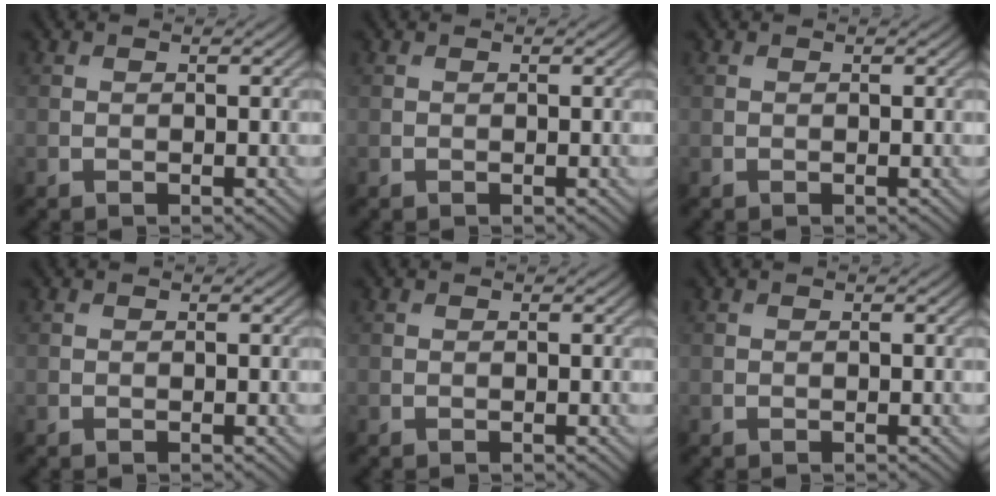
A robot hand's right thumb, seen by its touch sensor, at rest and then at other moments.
{"total": 0.0}
{"total": 0.0}
{"total": 0.0}
{"total": 0.0}
{"total": 0.0}